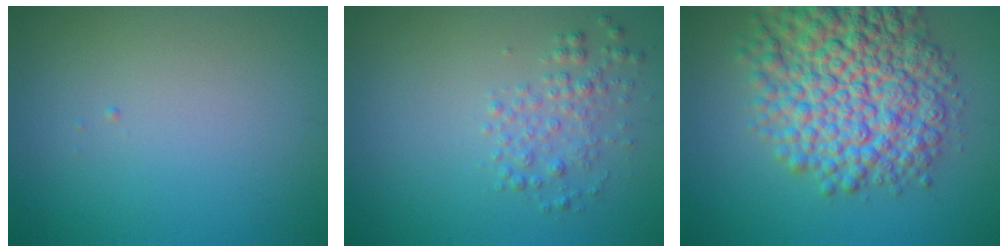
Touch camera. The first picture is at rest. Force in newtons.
{"total": 2.2, "press": 2.2, "slide": 0.1}
{"total": 10.8, "press": 10.8, "slide": 0.3}